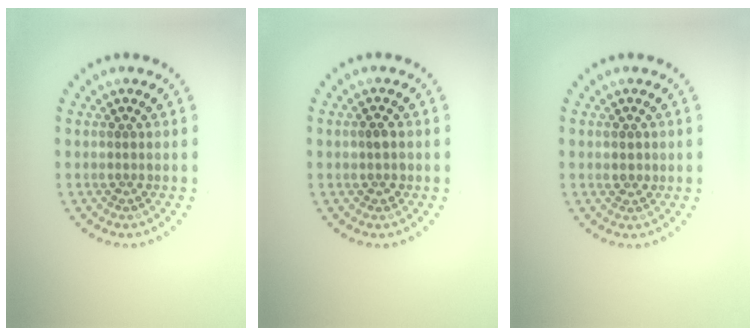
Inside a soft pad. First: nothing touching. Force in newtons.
{"total": 1.3, "press": 1.3, "slide": 0.1}
{"total": 0.7, "press": 0.7, "slide": 0.0}